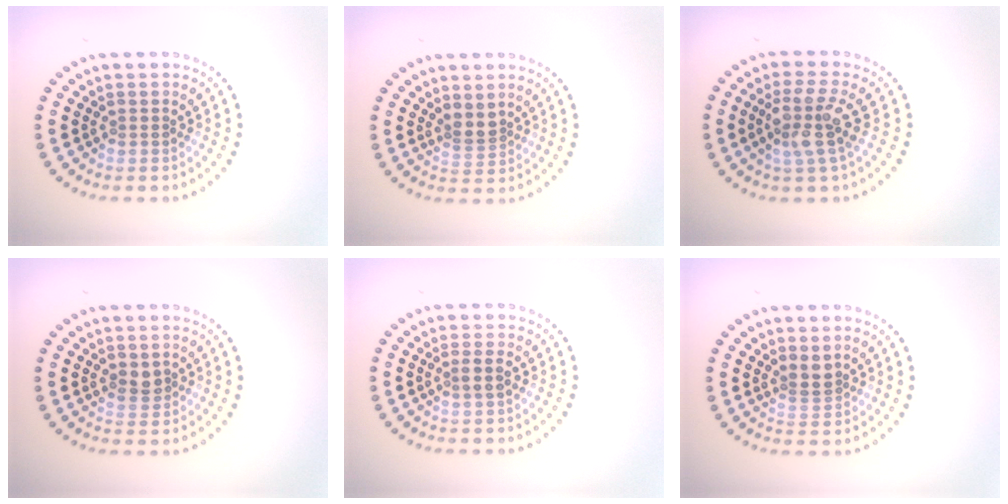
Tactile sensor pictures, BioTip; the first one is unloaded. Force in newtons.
{"total": 1.8, "press": 1.3, "slide": 1.2}
{"total": 3.8, "press": 3.1, "slide": 2.1}
{"total": 1.5, "press": 1.4, "slide": 0.5}
{"total": 1.5, "press": 1.4, "slide": 0.5}
{"total": 1.6, "press": 1.1, "slide": 1.1}